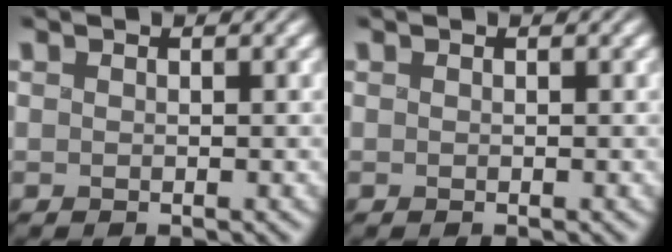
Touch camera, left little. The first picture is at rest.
{"total": 0.0}